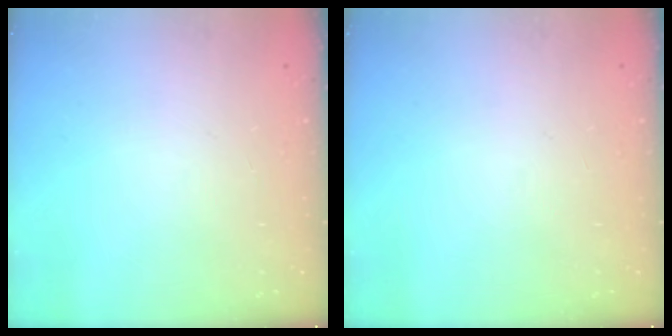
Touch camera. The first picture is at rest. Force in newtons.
{"total": 0.0}